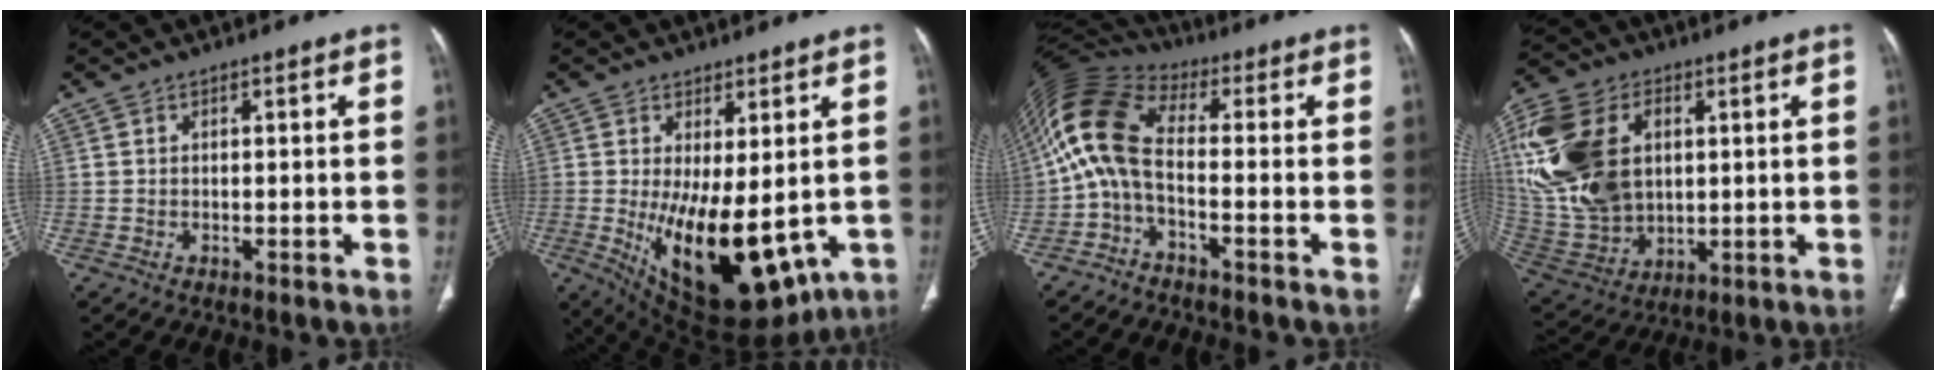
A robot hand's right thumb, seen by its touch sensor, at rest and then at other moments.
{"total": 18.2, "force": [-2.6, 8.3, 15.9], "torque": [-0.241, -0.029, -0.006]}
{"total": 11.5, "force": [-2.2, 5.5, 9.9], "torque": [-0.210, 0.061, -0.056]}
{"total": 24.7, "force": [5.1, 16.9, 17.4], "torque": [-0.382, -0.001, 0.109]}